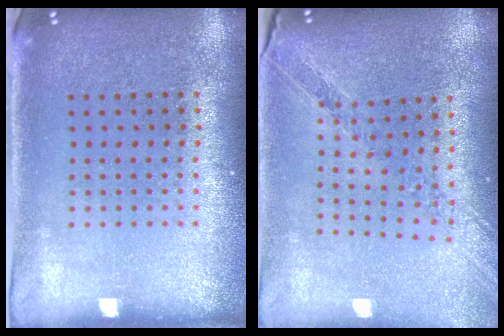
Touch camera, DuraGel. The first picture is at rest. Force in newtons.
{"total": 1.1, "press": 1.1, "slide": 0.2}